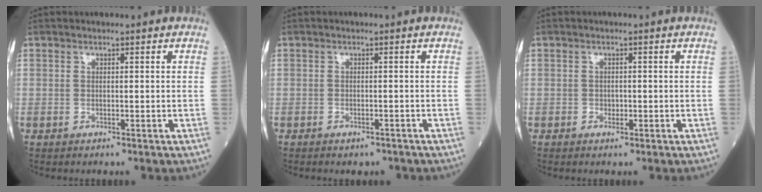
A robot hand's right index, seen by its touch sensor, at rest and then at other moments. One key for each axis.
{"total": 1.7, "fx": -1.3, "fy": 0.8, "fz": 0.6, "tx": -0.004, "ty": 0.001, "tz": -0.013}
{"total": 1.1, "fx": -0.3, "fy": 0.9, "fz": 0.6, "tx": -0.005, "ty": 0.002, "tz": -0.002}